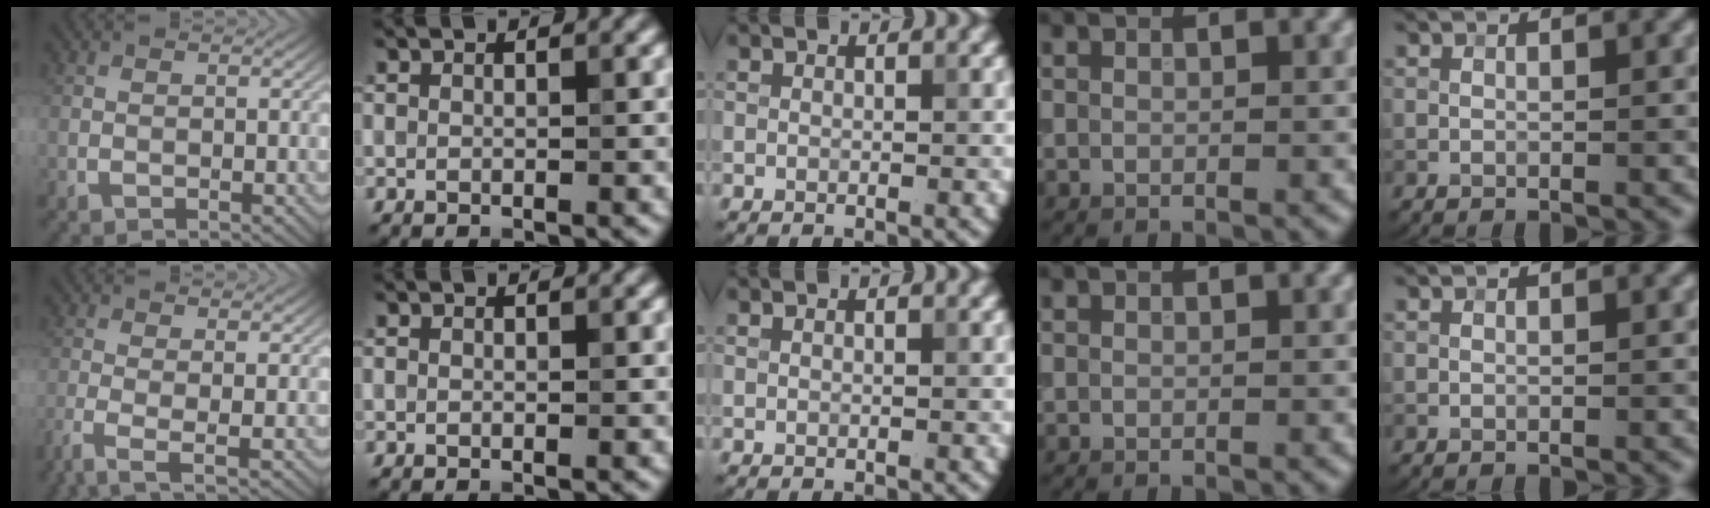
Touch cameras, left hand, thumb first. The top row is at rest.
{"thumb": {"total": 3.4, "force": [-1.8, 0.8, 2.8], "torque": [-0.060, -0.003, -0.048]}}